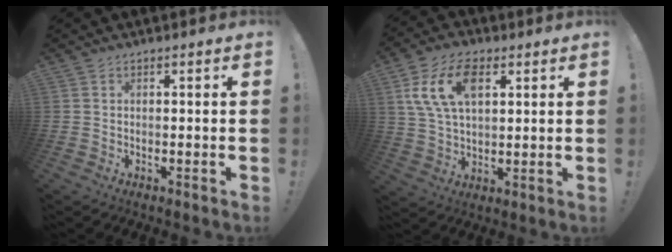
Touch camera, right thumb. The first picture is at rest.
{"total": 14.8, "force": [6.2, 9.3, 9.7], "torque": [-0.177, -0.010, 0.115]}